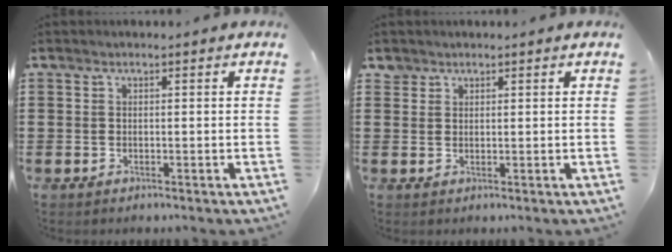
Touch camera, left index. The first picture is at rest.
{"total": 1.6, "force": [1.3, 0.9, 0.1], "torque": [-0.007, 0.003, 0.027]}